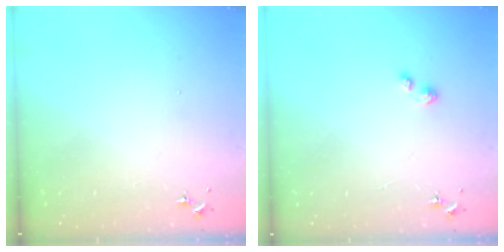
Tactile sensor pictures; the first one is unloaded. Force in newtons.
{"total": 2.2, "press": 2.2, "slide": 0.3}